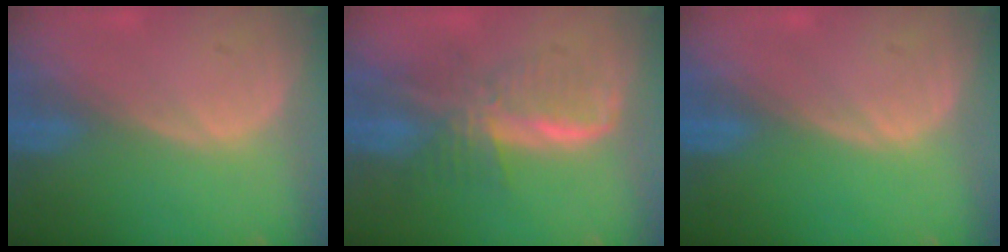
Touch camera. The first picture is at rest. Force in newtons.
{"total": 6.8, "press": 6.4, "slide": 2.3}
{"total": 0.0}